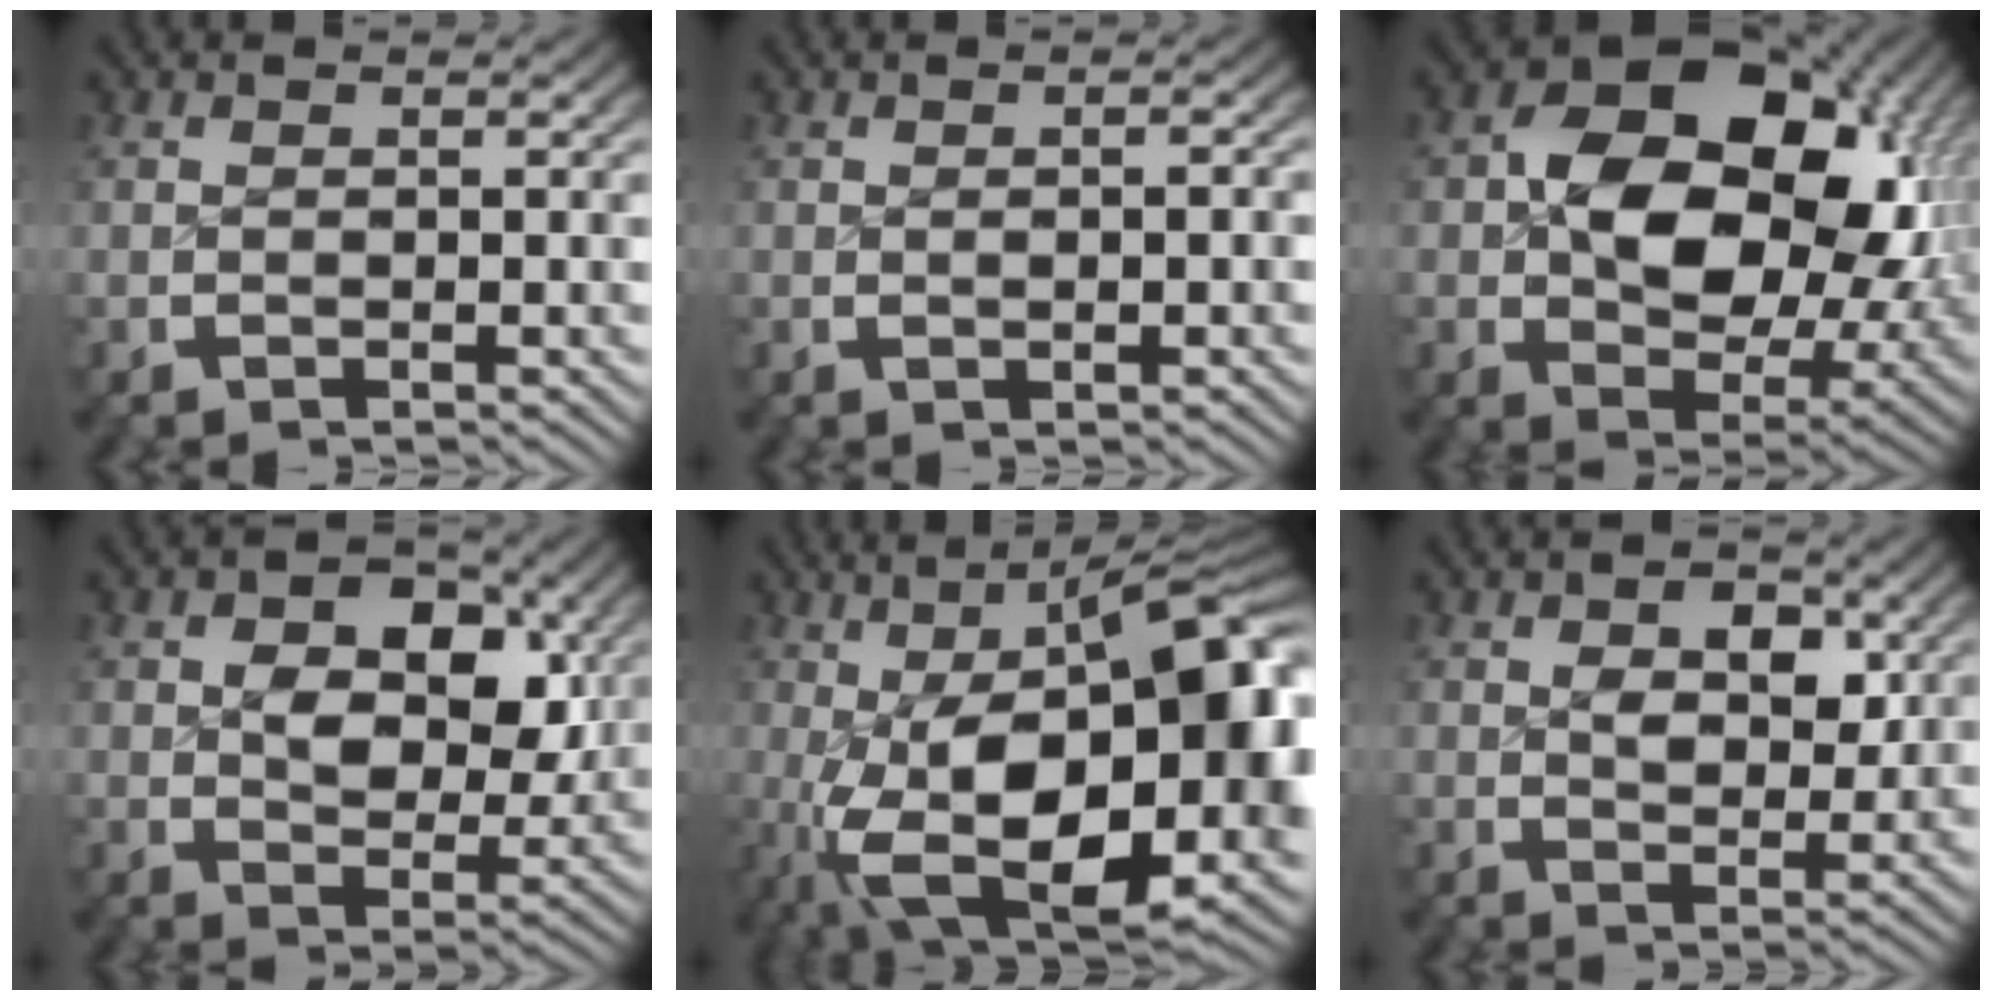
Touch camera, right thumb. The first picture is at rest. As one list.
[{"total": 1.2, "force": [-0.2, 0.5, 1.0], "torque": [-0.017, -0.003, -0.002]}, {"total": 18.9, "force": [1.8, 12.6, 14.0], "torque": [-0.218, -0.021, 0.028]}, {"total": 7.1, "force": [0.9, 4.9, 5.0], "torque": [-0.082, -0.030, 0.025]}, {"total": 22.4, "force": [-2.1, 11.9, 18.8], "torque": [-0.302, -0.055, 0.006]}, {"total": 3.3, "force": [0.6, 2.2, 2.4], "torque": [-0.041, -0.022, 0.021]}]